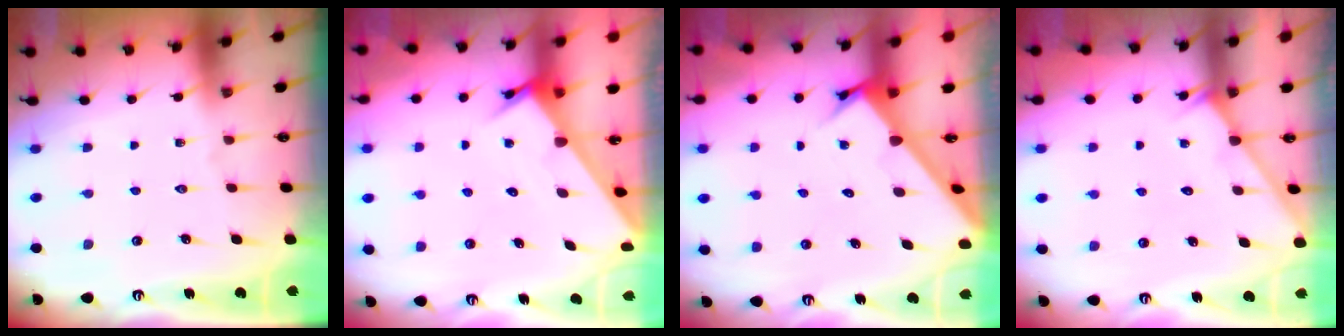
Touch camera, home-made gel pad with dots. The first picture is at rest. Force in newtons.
{"total": 3.3, "press": 3.3, "slide": 0.0}
{"total": 2.9, "press": 2.9, "slide": 0.2}
{"total": 3.1, "press": 3.1, "slide": 0.3}